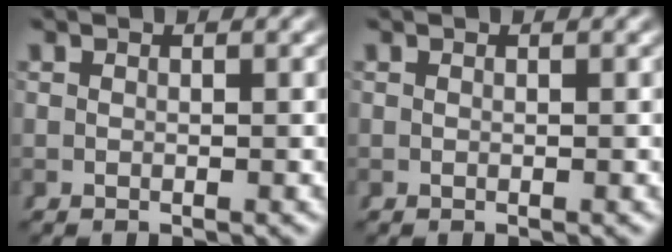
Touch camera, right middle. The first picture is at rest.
{"total": 0.0}